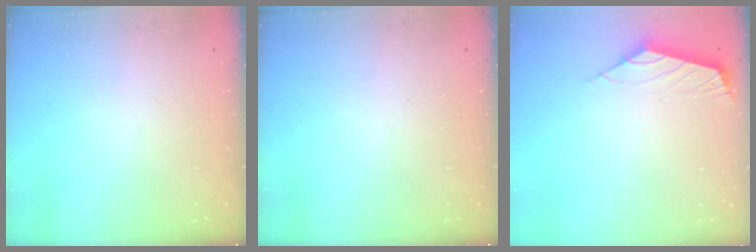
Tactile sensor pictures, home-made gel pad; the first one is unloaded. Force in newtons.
{"total": 0.0}
{"total": 2.6, "press": 2.5, "slide": 0.6}